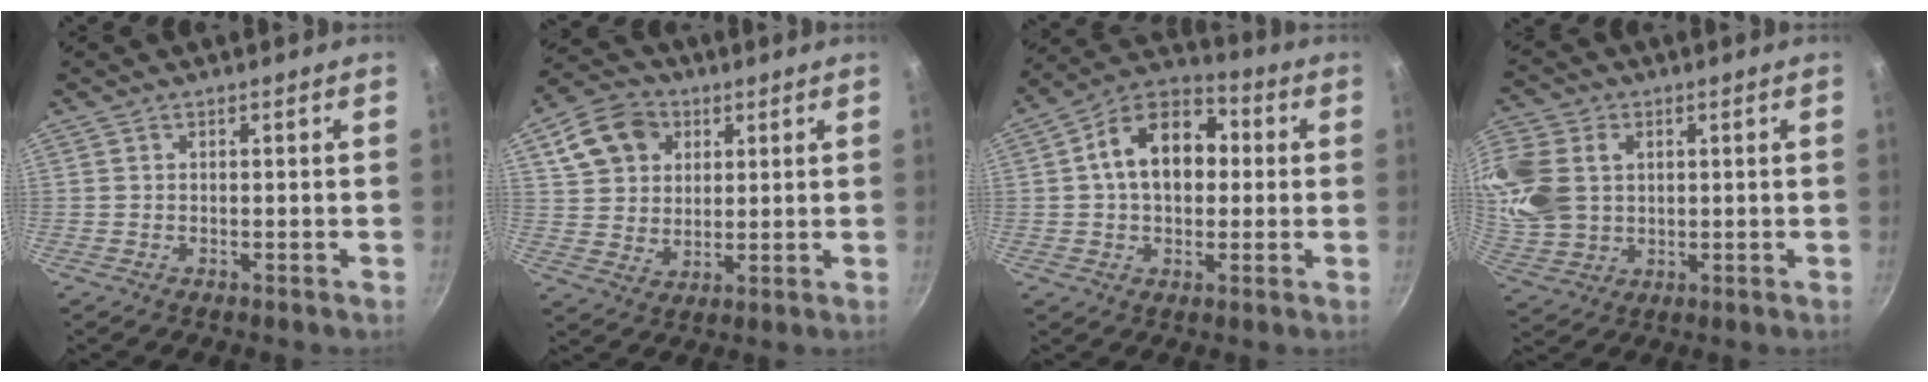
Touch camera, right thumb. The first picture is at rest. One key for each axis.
{"total": 11.8, "fx": 4.7, "fy": 9.3, "fz": 5.6, "tx": -0.078, "ty": 0.000, "tz": 0.081}
{"total": 15.2, "fx": 1.7, "fy": 10.4, "fz": 10.9, "tx": -0.136, "ty": 0.031, "tz": 0.006}
{"total": 13.7, "fx": 2.7, "fy": 10.6, "fz": 8.3, "tx": -0.172, "ty": -0.006, "tz": 0.057}